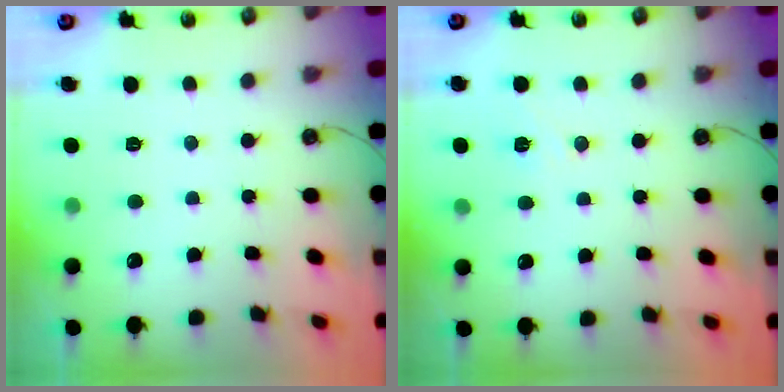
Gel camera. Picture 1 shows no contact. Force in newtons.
{"total": 6.8, "press": 6.1, "slide": 3.0}